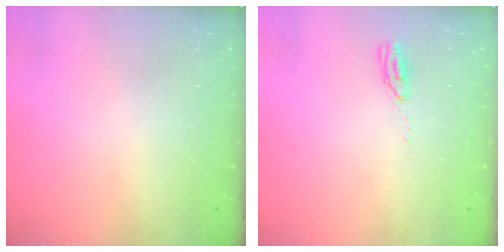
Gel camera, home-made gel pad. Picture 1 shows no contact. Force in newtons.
{"total": 3.5, "press": 3.5, "slide": 0.3}